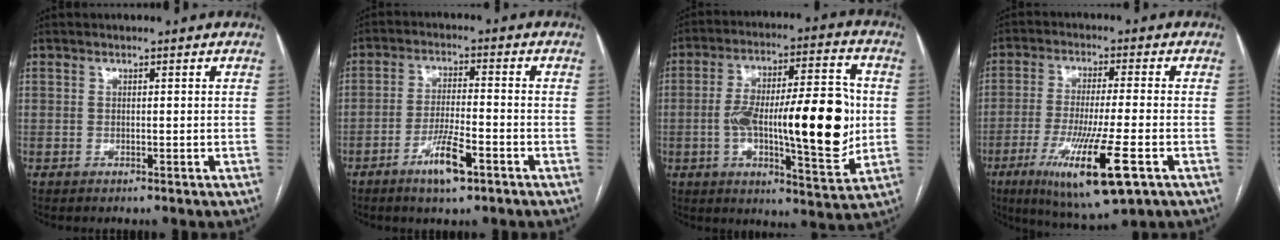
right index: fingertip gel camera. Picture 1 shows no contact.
{"total": 6.8, "force": [-3.9, 1.0, 5.6], "torque": [-0.109, -0.006, -0.067]}
{"total": 20.5, "force": [-1.0, 5.1, 19.8], "torque": [-0.312, 0.016, -0.009]}
{"total": 14.2, "force": [-6.1, 1.1, 12.8], "torque": [-0.243, -0.040, -0.098]}